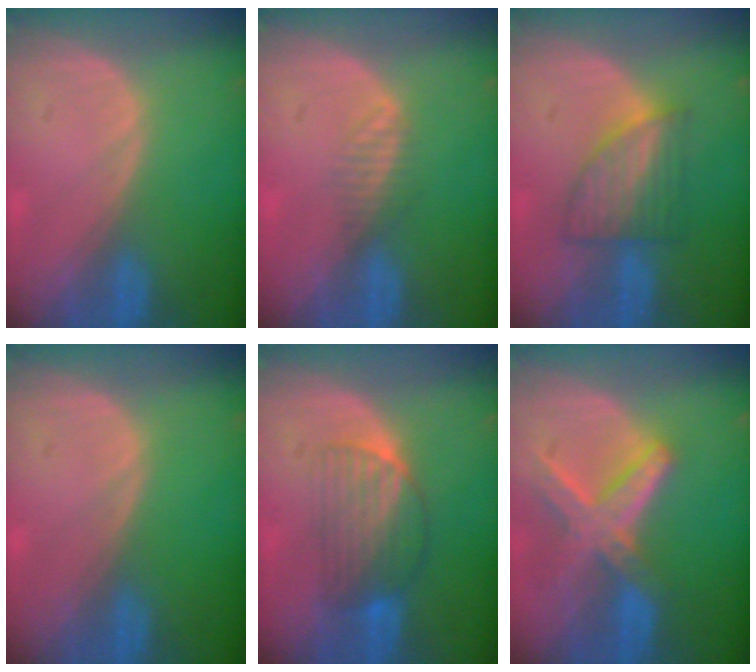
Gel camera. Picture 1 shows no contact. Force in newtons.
{"total": 2.0, "press": 1.8, "slide": 0.8}
{"total": 6.0, "press": 5.9, "slide": 1.0}
{"total": 0.0}
{"total": 6.5, "press": 5.9, "slide": 2.6}
{"total": 8.2, "press": 7.1, "slide": 4.1}